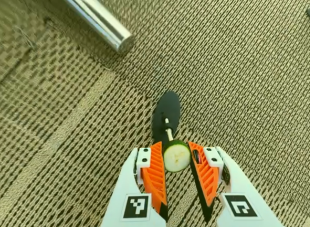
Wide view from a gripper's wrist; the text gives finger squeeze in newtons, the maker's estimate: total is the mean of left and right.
{"total": 7.3, "left": 7.0, "right": 7.6}